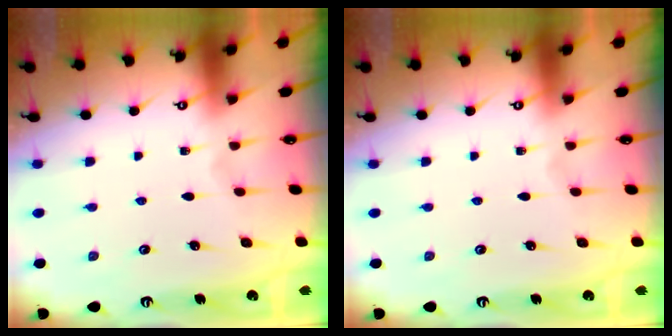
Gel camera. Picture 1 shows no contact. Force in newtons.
{"total": 0.0}